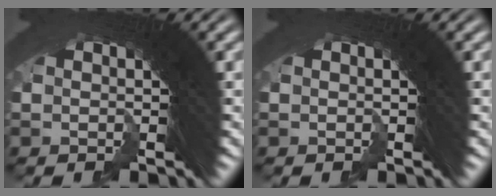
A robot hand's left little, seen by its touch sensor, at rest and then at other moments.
{"total": 0.0}